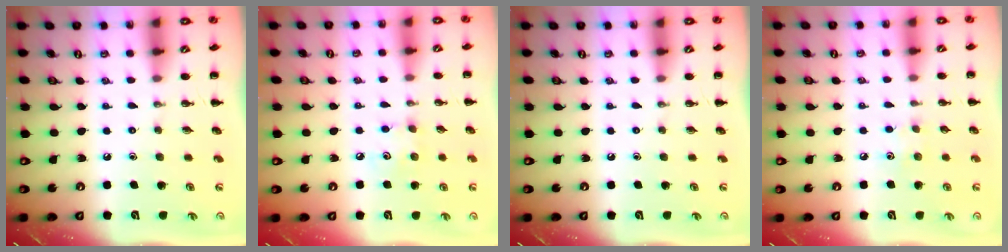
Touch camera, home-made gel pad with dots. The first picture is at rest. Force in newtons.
{"total": 5.1, "press": 5.0, "slide": 1.1}
{"total": 0.0}
{"total": 4.0, "press": 3.9, "slide": 1.0}